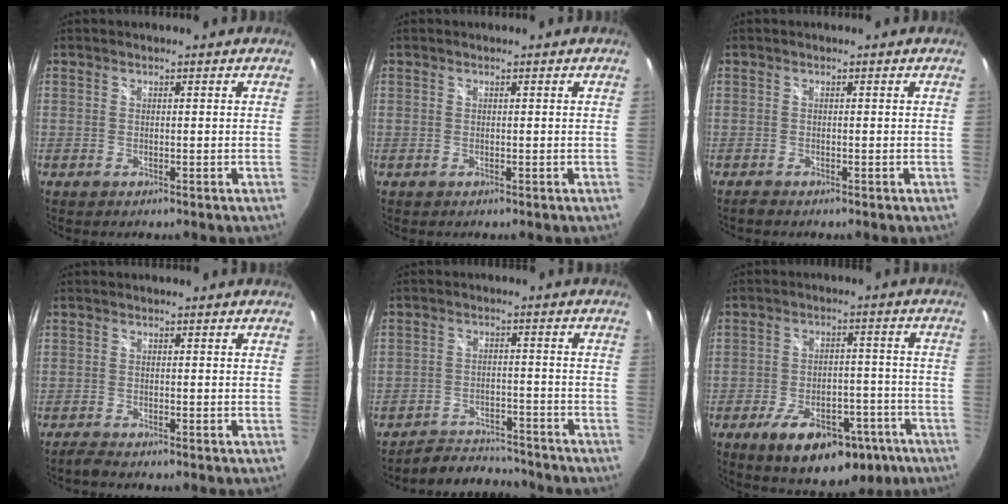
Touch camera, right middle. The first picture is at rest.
{"total": 0.0}
{"total": 0.7, "force": [-0.7, 0.1, 0.2], "torque": [-0.005, -0.001, -0.014]}
{"total": 1.6, "force": [-1.5, -0.1, 0.5], "torque": [-0.016, -0.004, -0.028]}
{"total": 7.5, "force": [-7.2, 1.7, 0.6], "torque": [-0.032, 0.017, -0.108]}
{"total": 17.0, "force": [-10.0, 8.8, 10.7], "torque": [-0.183, 0.006, -0.132]}